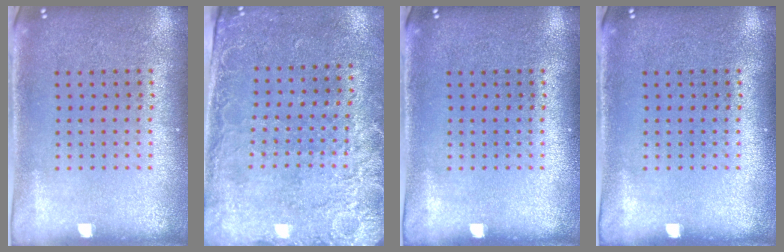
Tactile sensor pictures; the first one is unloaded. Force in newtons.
{"total": 2.5, "press": 2.1, "slide": 1.4}
{"total": 0.0}
{"total": 0.0}